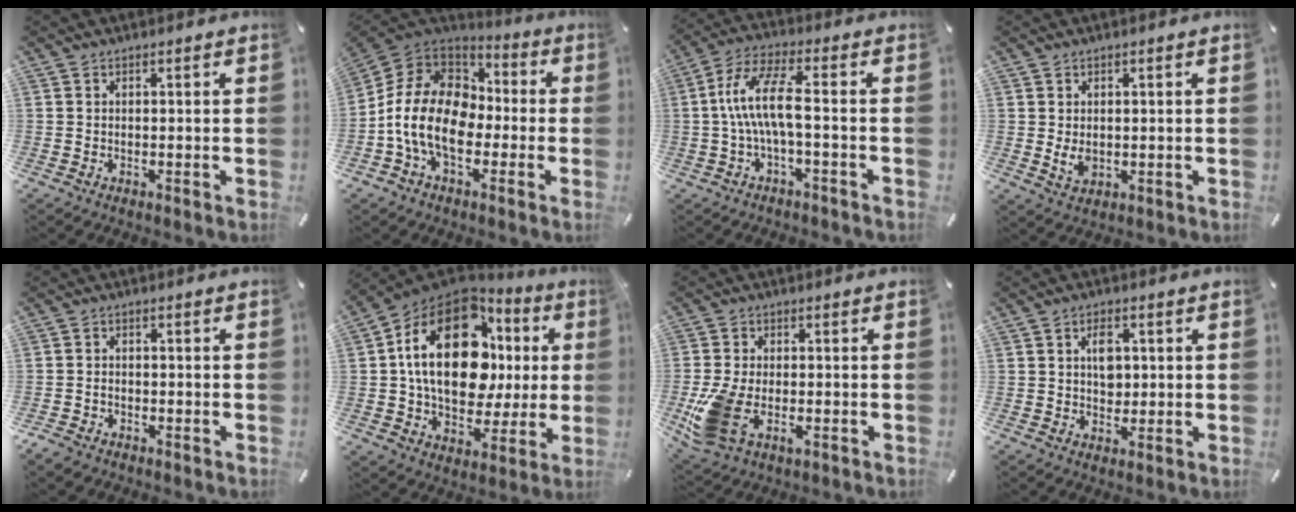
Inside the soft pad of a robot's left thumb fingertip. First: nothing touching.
{"total": 16.2, "force": [-5.0, 11.1, 10.6], "torque": [-0.229, 0.033, -0.089]}
{"total": 11.4, "force": [-0.7, 2.8, 11.0], "torque": [-0.225, -0.002, -0.018]}
{"total": 3.4, "force": [0.0, 2.4, 2.4], "torque": [-0.051, -0.005, -0.003]}
{"total": 2.0, "force": [-1.4, 1.2, 0.7], "torque": [-0.019, 0.005, -0.031]}
{"total": 24.8, "force": [5.0, 15.8, 18.4], "torque": [-0.319, -0.022, 0.083]}
{"total": 9.7, "force": [-2.6, 5.9, 7.2], "torque": [-0.165, -0.006, -0.042]}
{"total": 4.9, "force": [0.8, 3.4, 3.4], "torque": [-0.039, -0.003, 0.006]}